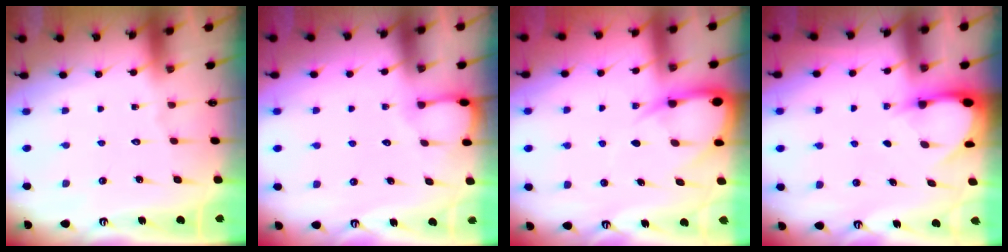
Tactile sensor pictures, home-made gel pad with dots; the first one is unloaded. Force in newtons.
{"total": 2.0, "press": 2.0, "slide": 0.3}
{"total": 7.8, "press": 7.7, "slide": 0.9}
{"total": 3.2, "press": 3.2, "slide": 0.3}